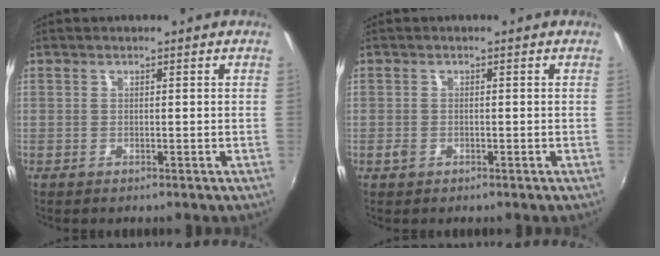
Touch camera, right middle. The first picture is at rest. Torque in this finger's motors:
{"motor_torque": [0.22, -0.17, 0.00, 0.02]}